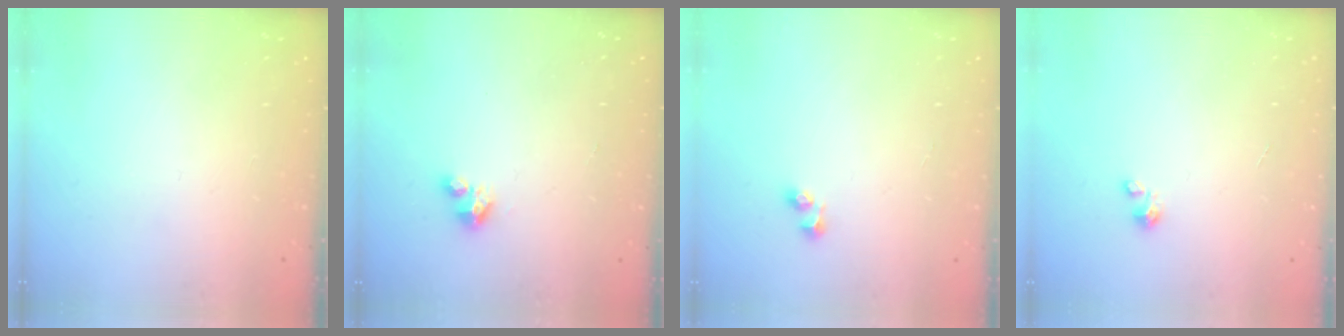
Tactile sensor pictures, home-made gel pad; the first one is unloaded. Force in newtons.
{"total": 2.8, "press": 2.8, "slide": 0.2}
{"total": 3.0, "press": 2.7, "slide": 1.3}
{"total": 1.2, "press": 1.1, "slide": 0.1}